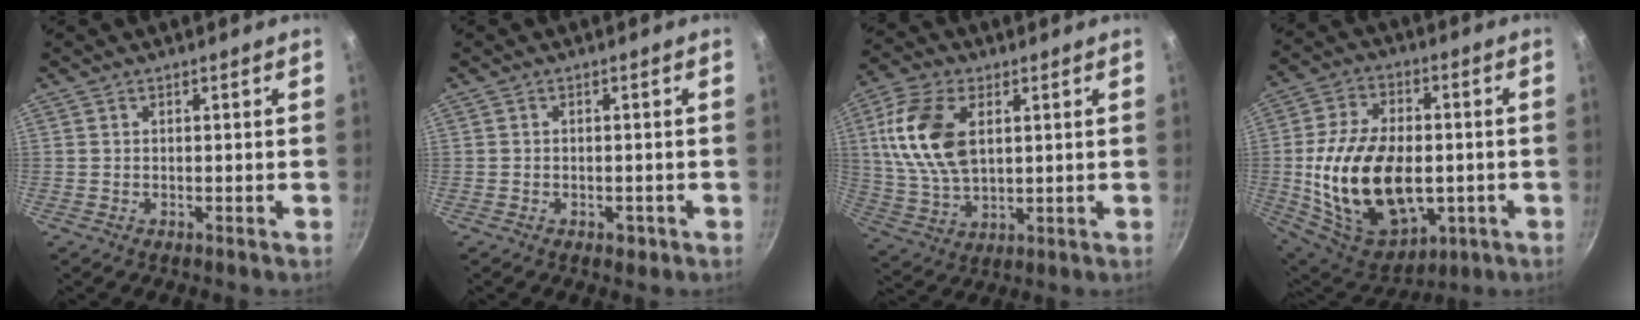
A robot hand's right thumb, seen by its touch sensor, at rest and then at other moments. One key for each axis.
{"total": 2.0, "fx": -1.0, "fy": 1.3, "fz": 1.2, "tx": -0.017, "ty": 0.003, "tz": -0.008}
{"total": 14.6, "fx": 3.6, "fy": 8.6, "fz": 11.2, "tx": -0.213, "ty": -0.007, "tz": 0.073}
{"total": 24.1, "fx": -2.8, "fy": 14.9, "fz": 18.8, "tx": -0.326, "ty": 0.007, "tz": -0.029}